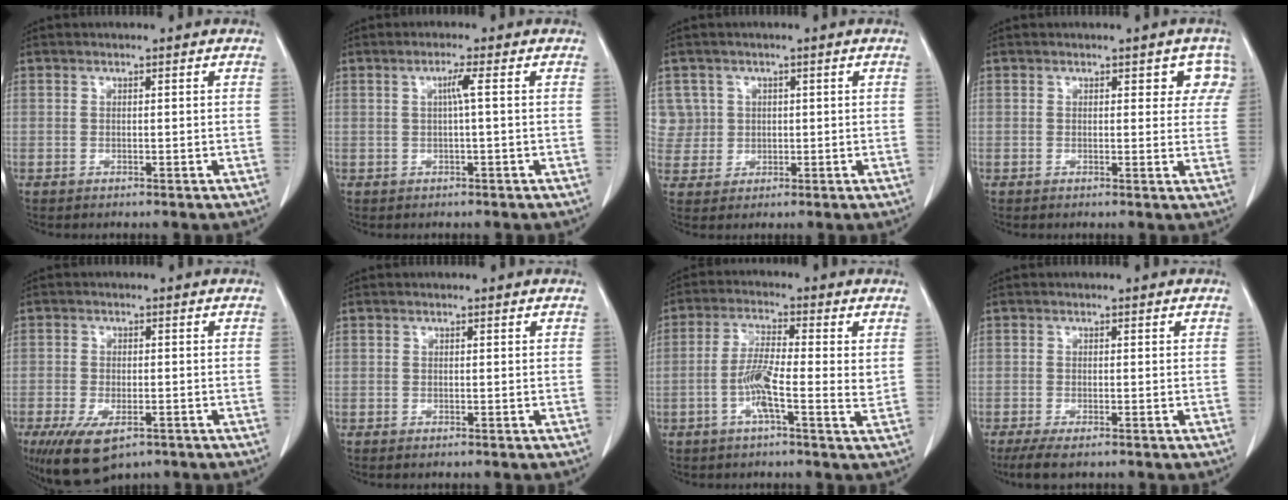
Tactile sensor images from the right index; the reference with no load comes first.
{"total": 1.9, "force": [0.2, -0.5, 1.9], "torque": [-0.035, 0.002, 0.004]}
{"total": 4.9, "force": [1.3, 4.7, -0.4], "torque": [0.022, 0.013, 0.030]}
{"total": 4.0, "force": [2.1, 2.5, 2.4], "torque": [0.001, 0.004, 0.013]}
{"total": 8.4, "force": [-5.0, 3.6, 5.8], "torque": [-0.101, -0.015, -0.077]}
{"total": 0.0}
{"total": 4.8, "force": [-0.9, 0.1, 4.8], "torque": [-0.094, 0.000, -0.022]}
{"total": 3.6, "force": [-2.5, 0.8, 2.5], "torque": [-0.043, -0.009, -0.041]}